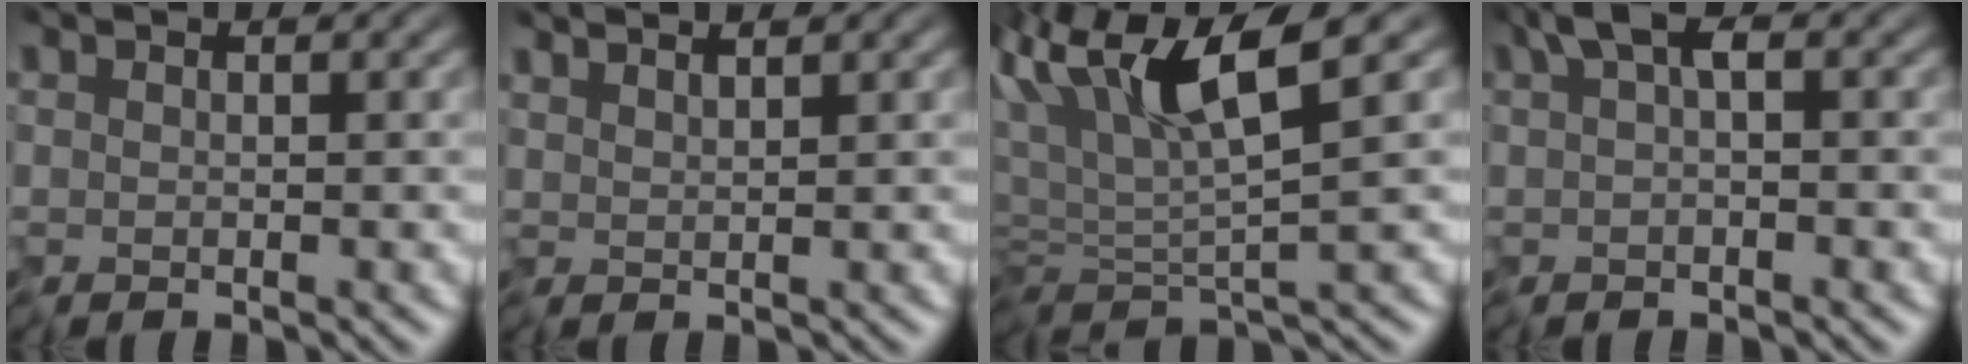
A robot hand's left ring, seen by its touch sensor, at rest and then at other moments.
{"total": 1.6, "force": [1.3, 0.3, 0.9], "torque": [-0.007, 0.009, 0.010]}
{"total": 8.0, "force": [2.5, 1.8, 7.4], "torque": [-0.139, 0.014, 0.043]}
{"total": 2.5, "force": [0.4, 1.2, 2.1], "torque": [-0.049, 0.006, 0.009]}